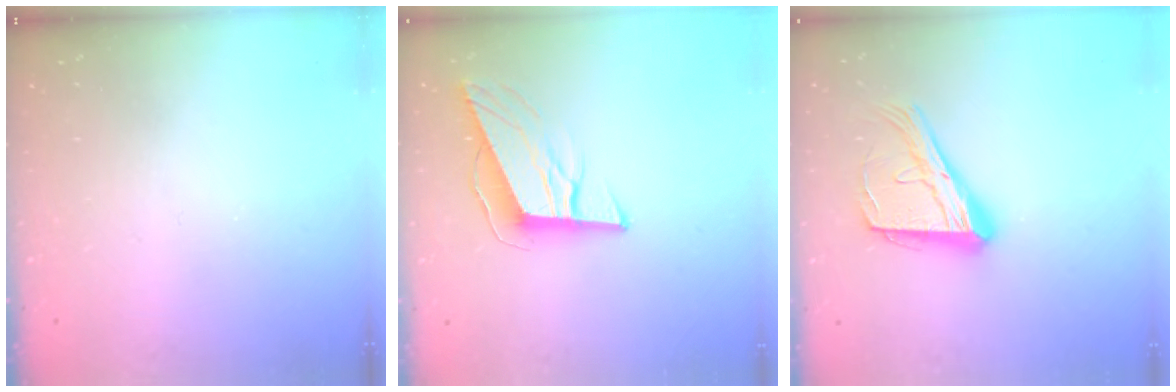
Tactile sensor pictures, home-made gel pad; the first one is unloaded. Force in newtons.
{"total": 10.8, "press": 10.3, "slide": 3.1}
{"total": 17.9, "press": 17.8, "slide": 1.9}